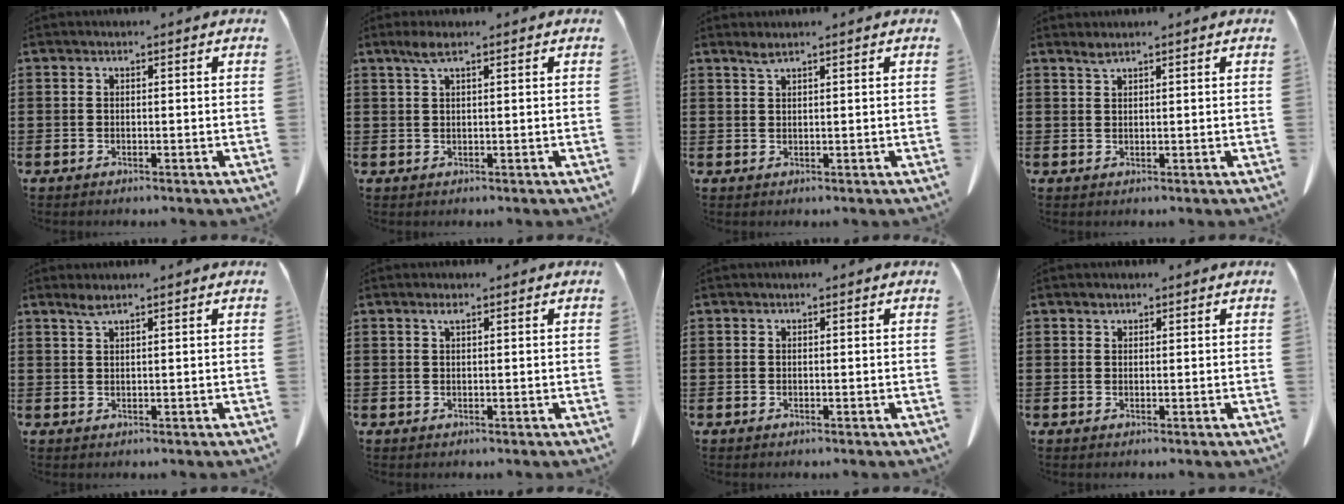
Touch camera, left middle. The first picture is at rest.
{"total": 2.4, "force": [1.3, 0.4, 2.0], "torque": [-0.044, 0.002, 0.023]}
{"total": 1.4, "force": [1.1, 0.0, 0.8], "torque": [-0.019, -0.002, 0.021]}
{"total": 1.3, "force": [1.1, 0.0, 0.8], "torque": [-0.018, -0.003, 0.021]}
{"total": 1.7, "force": [1.2, 0.0, 1.1], "torque": [-0.026, -0.002, 0.023]}
{"total": 1.0, "force": [0.6, 0.2, 0.9], "torque": [-0.019, 0.001, 0.010]}
{"total": 0.0}
{"total": 0.8, "force": [0.6, 0.5, 0.3], "torque": [-0.008, 0.000, 0.012]}